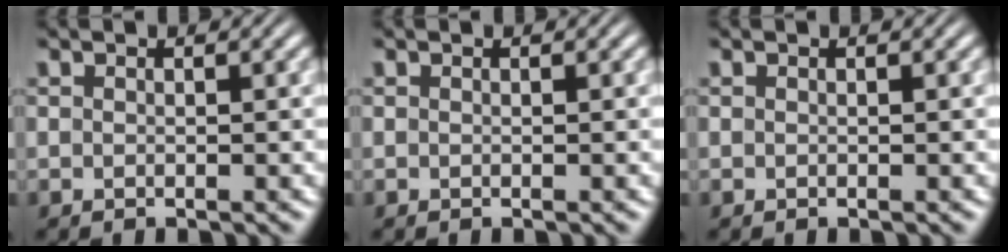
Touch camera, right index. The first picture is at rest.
{"total": 0.0}
{"total": 0.0}